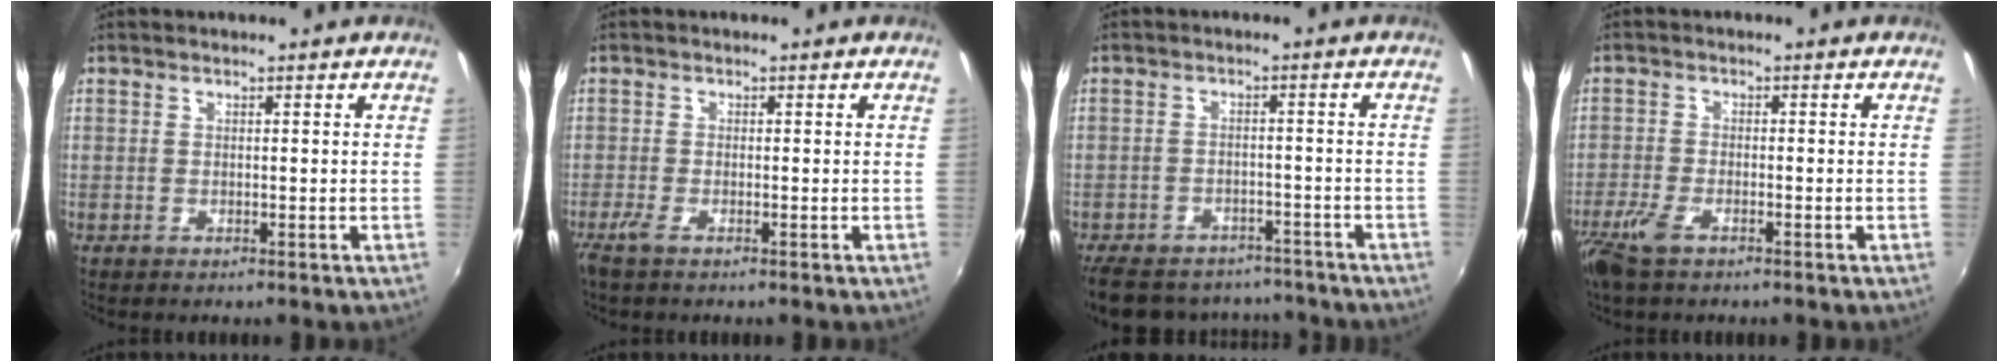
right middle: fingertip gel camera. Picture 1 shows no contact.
{"total": 1.8, "force": [-1.2, 0.0, 1.3], "torque": [-0.030, -0.007, -0.026]}
{"total": 17.0, "force": [-14.0, 7.6, 6.0], "torque": [-0.149, 0.010, -0.191]}
{"total": 5.3, "force": [-3.6, 1.8, 3.4], "torque": [-0.091, -0.013, -0.071]}